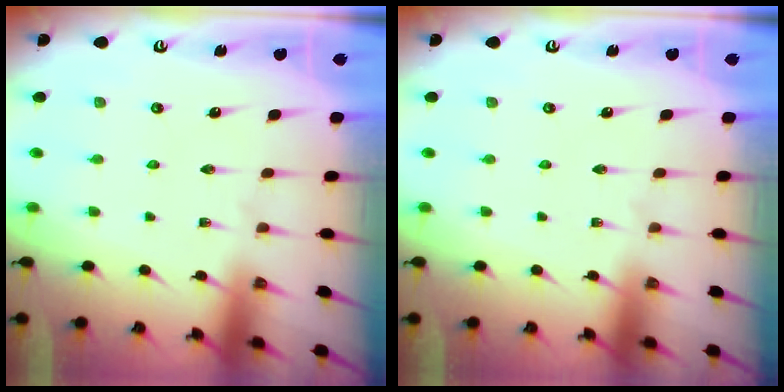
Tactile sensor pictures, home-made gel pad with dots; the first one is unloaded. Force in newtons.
{"total": 0.0}